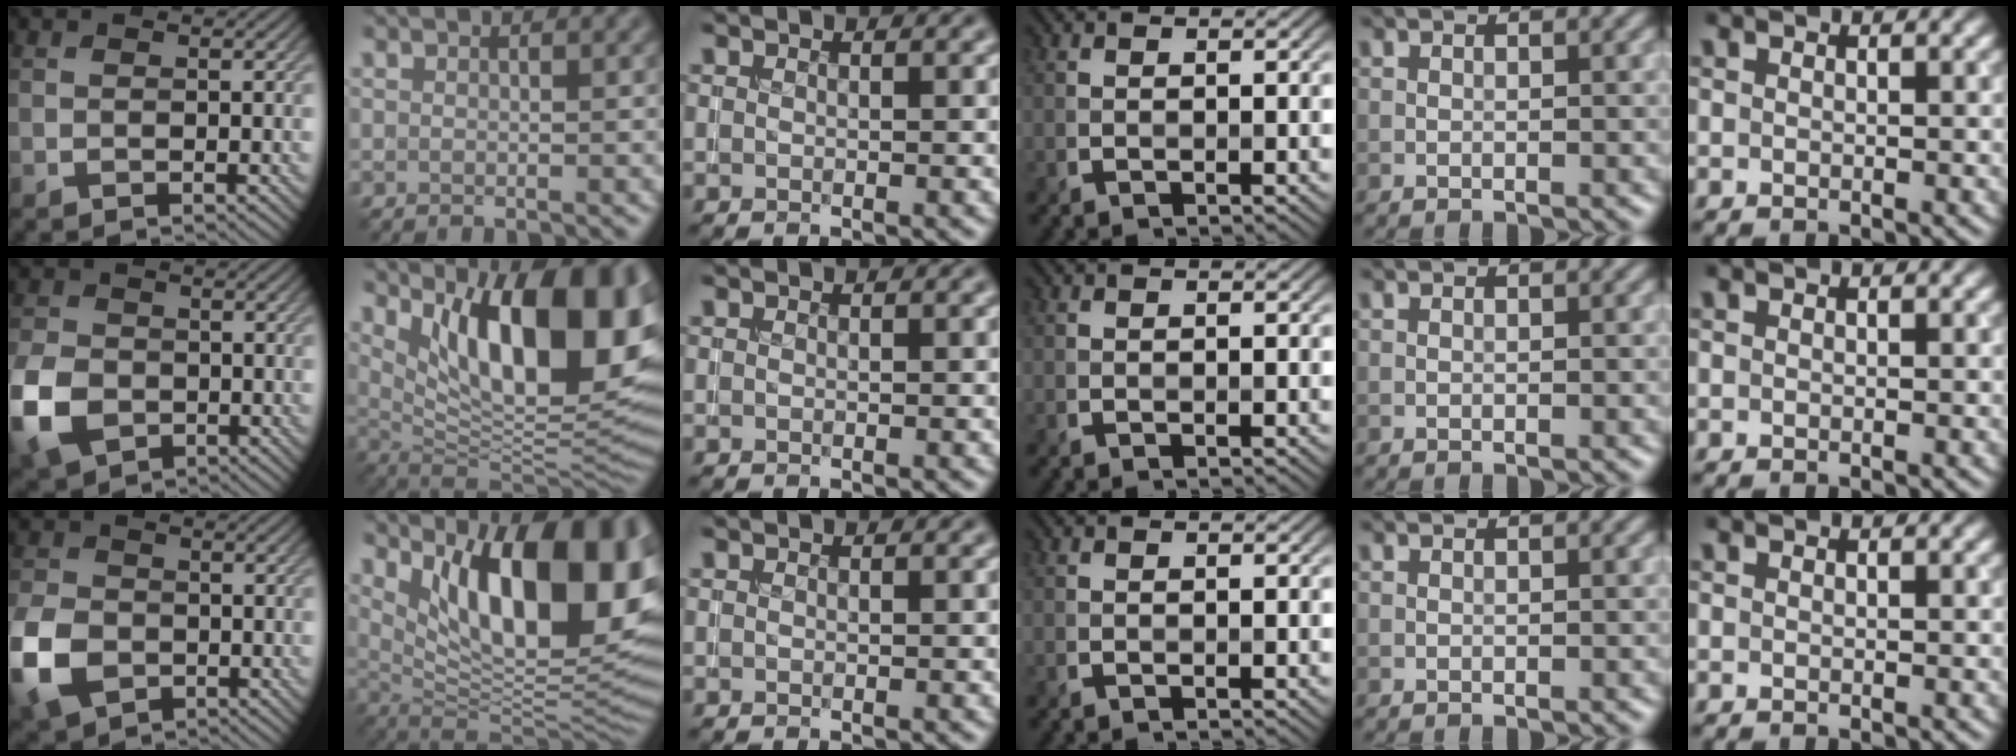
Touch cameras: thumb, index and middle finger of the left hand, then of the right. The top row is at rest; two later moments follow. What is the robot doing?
{"motion": "insert", "object": "coin"}